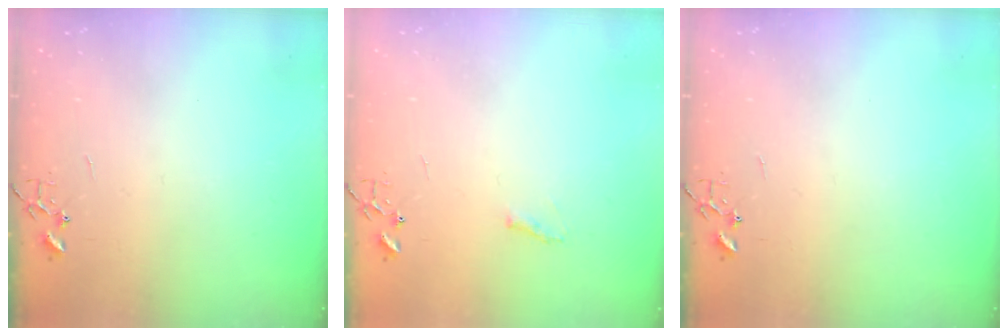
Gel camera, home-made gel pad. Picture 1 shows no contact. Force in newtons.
{"total": 4.7, "press": 4.6, "slide": 0.6}
{"total": 0.0}